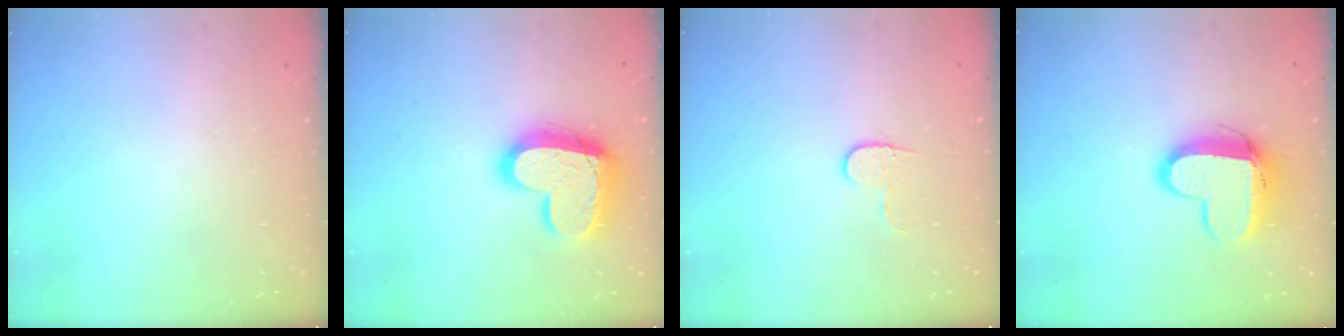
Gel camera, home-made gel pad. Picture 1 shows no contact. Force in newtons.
{"total": 17.9, "press": 17.8, "slide": 1.6}
{"total": 4.9, "press": 4.9, "slide": 0.5}
{"total": 11.4, "press": 11.4, "slide": 1.1}